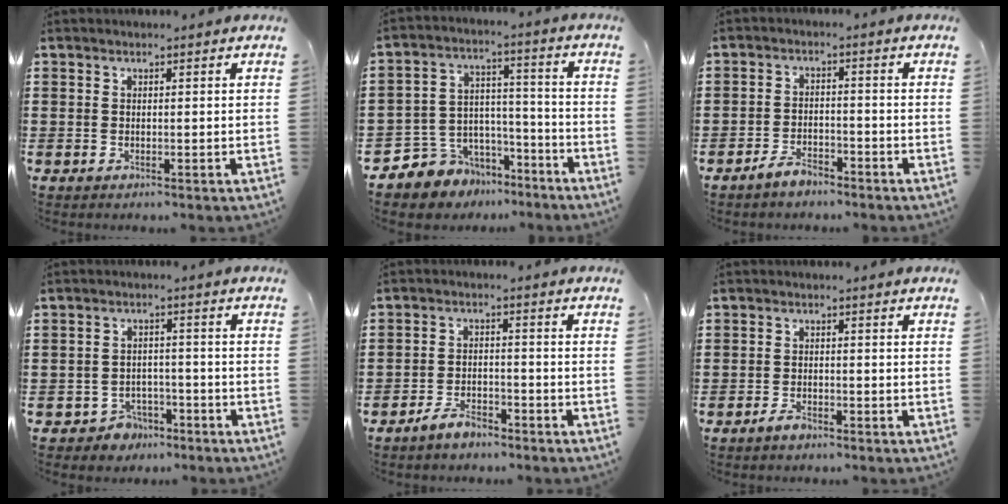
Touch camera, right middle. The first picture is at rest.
{"total": 6.2, "force": [-5.0, 3.7, -0.7], "torque": [-0.011, 0.007, -0.100]}
{"total": 3.5, "force": [-3.2, 1.1, 1.0], "torque": [-0.025, 0.005, -0.065]}
{"total": 3.3, "force": [-3.0, 1.5, 0.1], "torque": [-0.013, 0.004, -0.063]}
{"total": 3.9, "force": [-3.5, 1.2, 1.1], "torque": [-0.026, 0.007, -0.071]}
{"total": 1.9, "force": [-1.5, 0.8, 0.7], "torque": [-0.015, -0.001, -0.030]}